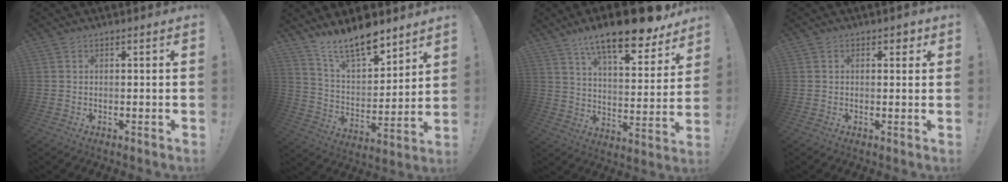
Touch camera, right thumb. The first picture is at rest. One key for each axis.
{"total": 13.3, "fx": 11.3, "fy": 4.3, "fz": 5.7, "tx": -0.100, "ty": -0.087, "tz": 0.203}
{"total": 17.8, "fx": 12.7, "fy": 4.3, "fz": 11.7, "tx": -0.179, "ty": -0.093, "tz": 0.206}
{"total": 1.7, "fx": 0.7, "fy": 1.1, "fz": 1.1, "tx": 0.003, "ty": -0.004, "tz": 0.007}